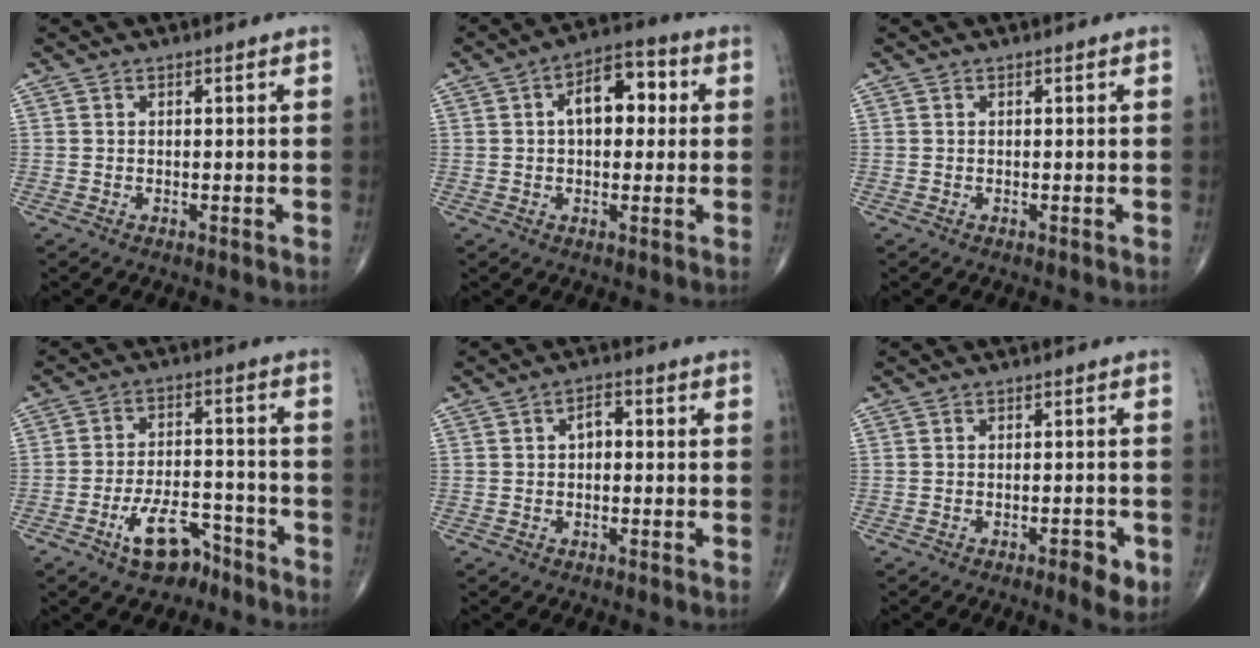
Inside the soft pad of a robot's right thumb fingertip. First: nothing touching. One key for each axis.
{"total": 9.4, "fx": 1.7, "fy": 5.4, "fz": 7.5, "tx": -0.087, "ty": 0.022, "tz": 0.017}
{"total": 0.0}
{"total": 9.0, "fx": -5.8, "fy": 4.4, "fz": 5.3, "tx": -0.078, "ty": 0.044, "tz": -0.098}
{"total": 2.9, "fx": 0.0, "fy": 1.8, "fz": 2.2, "tx": -0.022, "ty": 0.012, "tz": -0.007}
{"total": 4.1, "fx": -1.9, "fy": 1.3, "fz": 3.3, "tx": -0.040, "ty": 0.001, "tz": -0.025}